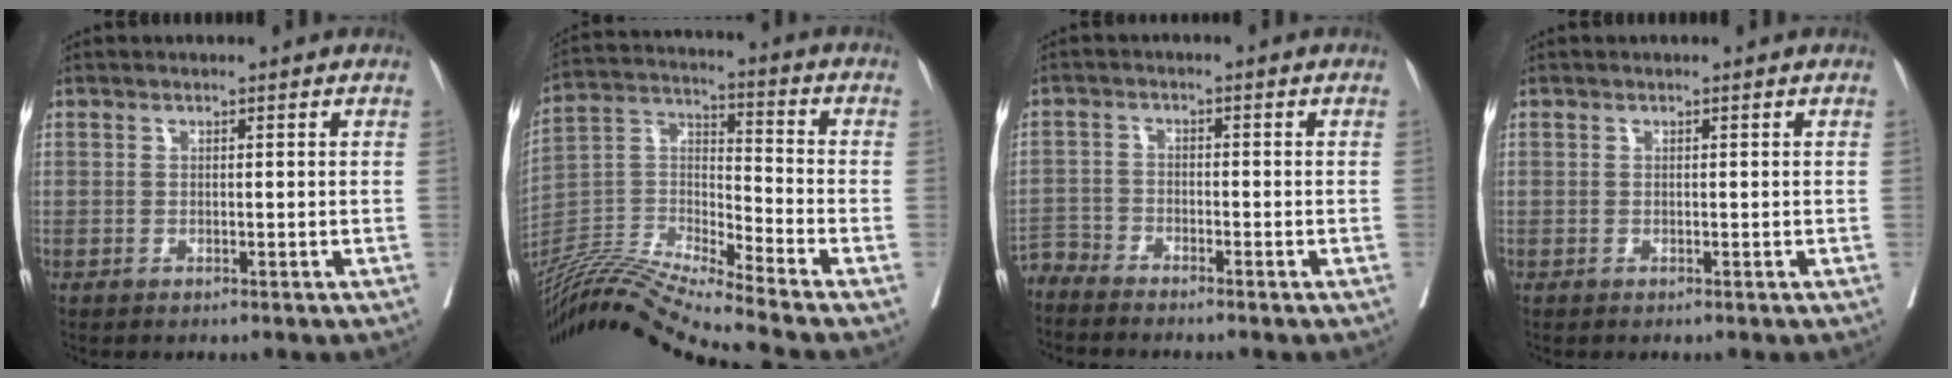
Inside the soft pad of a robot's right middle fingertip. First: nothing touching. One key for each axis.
{"total": 15.4, "fx": -14.3, "fy": -2.3, "fz": 5.3, "tx": -0.097, "ty": 0.015, "tz": -0.270}
{"total": 3.8, "fx": -3.8, "fy": -0.1, "fz": -0.4, "tx": 0.018, "ty": -0.012, "tz": -0.076}
{"total": 0.0}